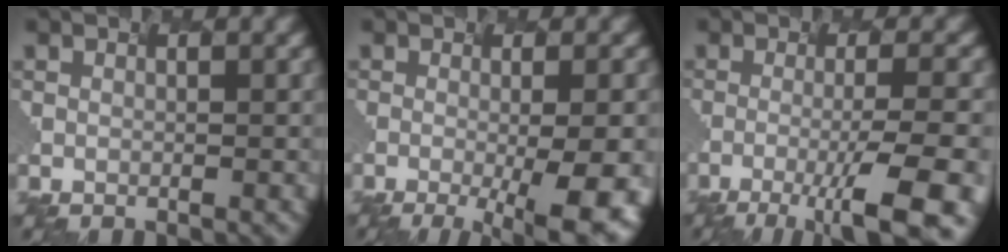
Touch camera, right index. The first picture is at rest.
{"total": 9.0, "force": [-2.6, 2.5, 8.3], "torque": [-0.084, -0.009, -0.017]}
{"total": 8.9, "force": [-4.1, 1.7, 7.7], "torque": [-0.104, -0.005, -0.056]}